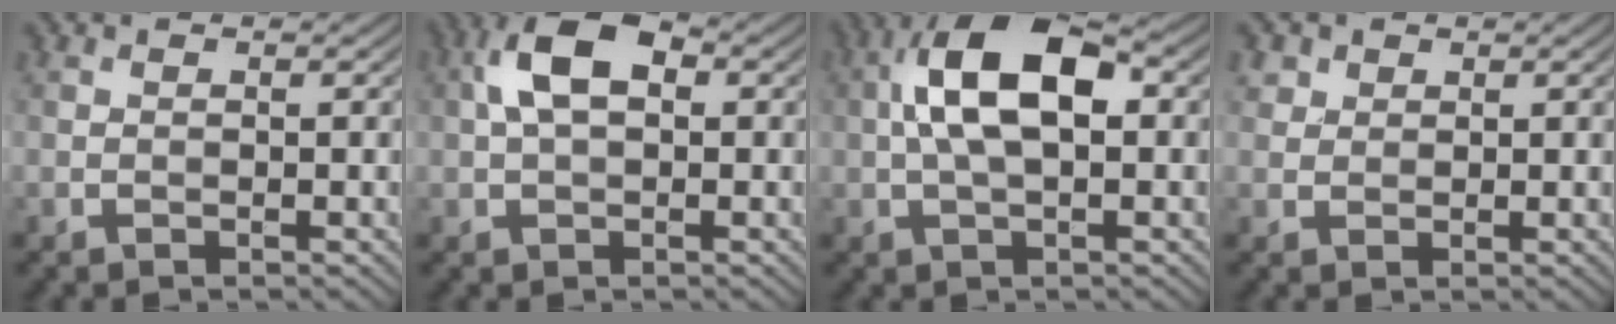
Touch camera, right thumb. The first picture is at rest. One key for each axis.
{"total": 6.9, "fx": 1.3, "fy": 3.9, "fz": 5.6, "tx": -0.115, "ty": 0.015, "tz": 0.016}
{"total": 9.9, "fx": 1.0, "fy": 4.6, "fz": 8.7, "tx": -0.170, "ty": 0.025, "tz": 0.008}
{"total": 2.5, "fx": 1.5, "fy": 1.9, "fz": 0.7, "tx": -0.022, "ty": -0.006, "tz": 0.035}